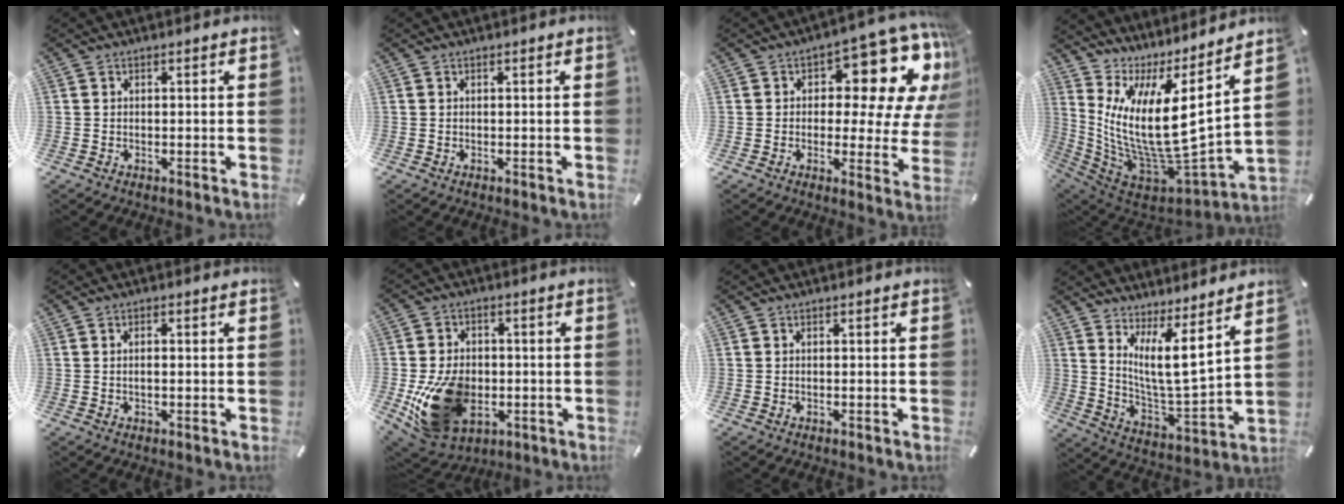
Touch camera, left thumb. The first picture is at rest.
{"total": 0.0}
{"total": 15.3, "force": [7.3, 7.7, 11.1], "torque": [-0.129, -0.068, 0.115]}
{"total": 16.3, "force": [2.4, 6.0, 15.0], "torque": [-0.317, -0.083, 0.036]}
{"total": 1.6, "force": [-0.1, 0.6, 1.5], "torque": [-0.028, 0.001, -0.002]}
{"total": 17.4, "force": [-3.6, 13.0, 11.0], "torque": [-0.212, 0.009, -0.053]}
{"total": 0.0}
{"total": 10.8, "force": [6.9, 1.7, 8.1], "torque": [-0.144, -0.061, 0.119]}